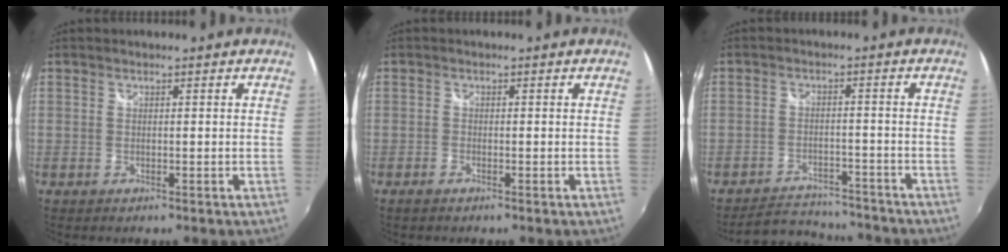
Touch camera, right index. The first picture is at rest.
{"total": 1.0, "force": [-0.8, 0.4, 0.4], "torque": [-0.012, -0.003, -0.020]}
{"total": 10.3, "force": [-9.5, 3.5, 1.9], "torque": [-0.060, 0.018, -0.132]}